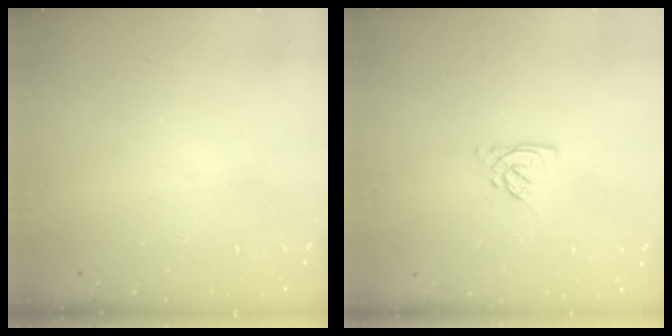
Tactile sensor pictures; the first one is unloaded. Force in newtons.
{"total": 4.2, "press": 4.2, "slide": 0.3}